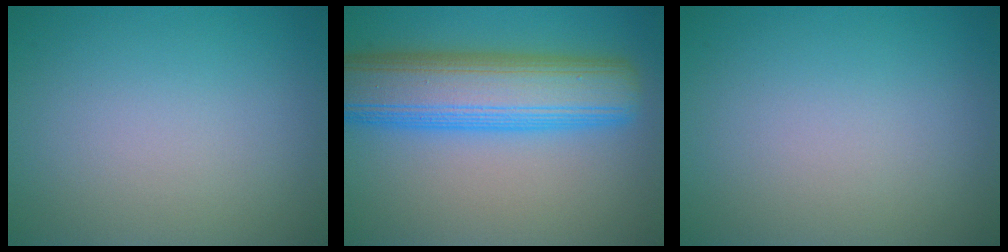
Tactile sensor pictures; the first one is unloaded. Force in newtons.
{"total": 10.1, "press": 10.0, "slide": 0.4}
{"total": 0.0}